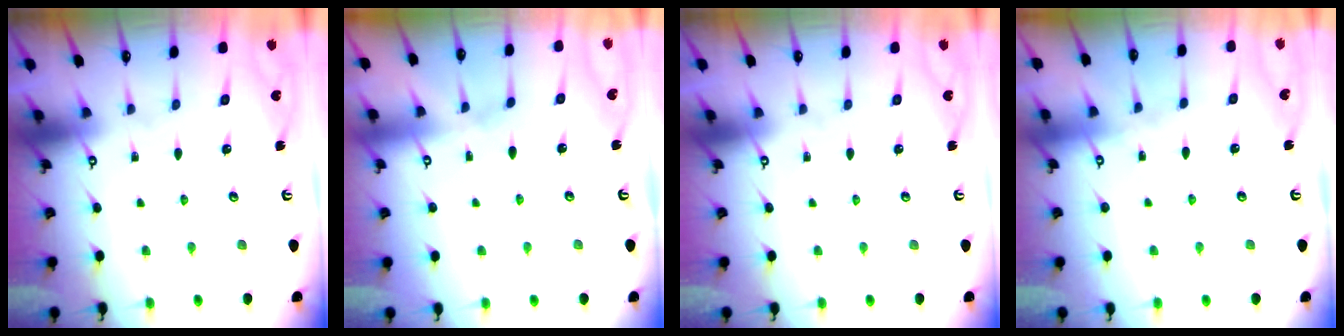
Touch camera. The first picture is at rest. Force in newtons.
{"total": 2.5, "press": 2.5, "slide": 0.4}
{"total": 0.0}
{"total": 1.6, "press": 1.6, "slide": 0.4}